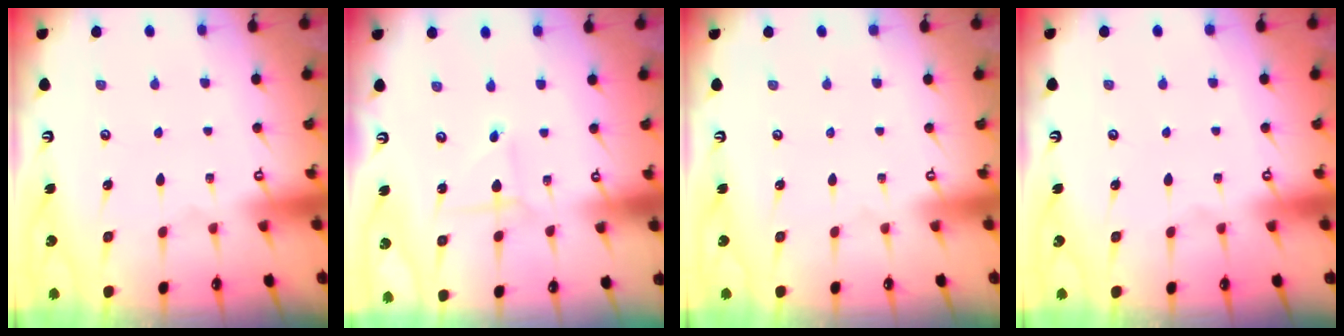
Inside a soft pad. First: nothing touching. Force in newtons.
{"total": 0.9, "press": 0.9, "slide": 0.0}
{"total": 0.0}
{"total": 0.0}